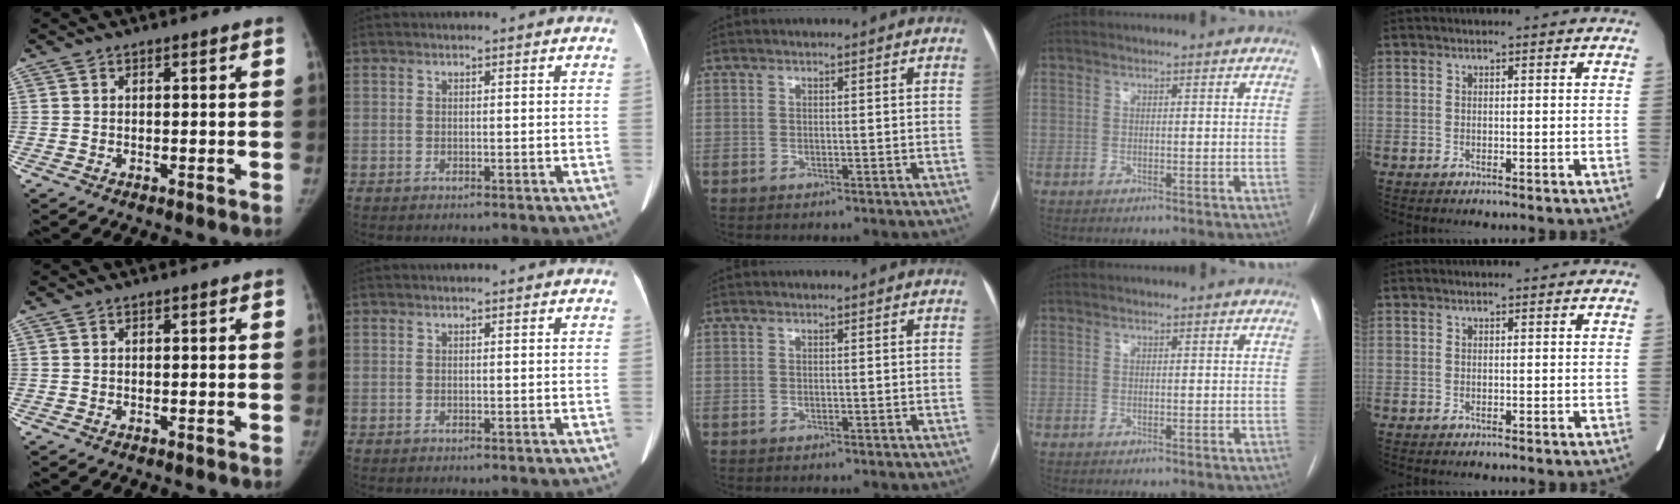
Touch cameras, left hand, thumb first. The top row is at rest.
{}